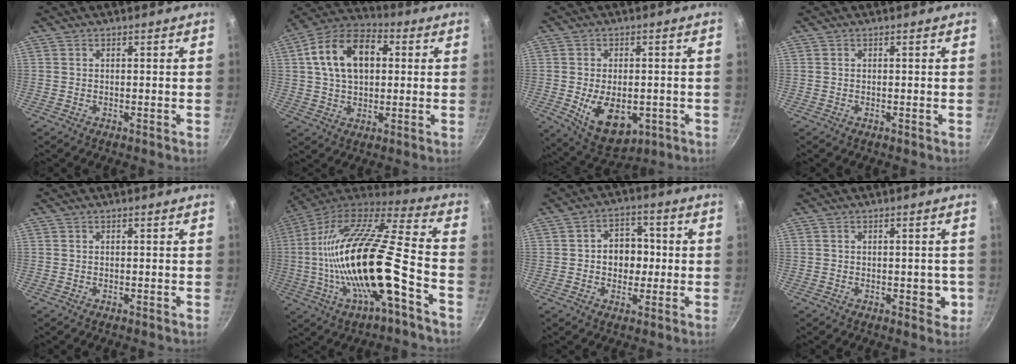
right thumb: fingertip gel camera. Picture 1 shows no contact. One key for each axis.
{"total": 15.3, "fx": 3.3, "fy": 9.9, "fz": 11.2, "tx": -0.170, "ty": 0.022, "tz": 0.040}
{"total": 11.7, "fx": -2.6, "fy": 7.2, "fz": 8.8, "tx": -0.113, "ty": -0.005, "tz": -0.020}
{"total": 0.0}
{"total": 0.0}
{"total": 25.7, "fx": -6.6, "fy": 7.2, "fz": 23.8, "tx": -0.421, "ty": 0.023, "tz": -0.124}
{"total": 8.0, "fx": 0.0, "fy": 6.2, "fz": 4.9, "tx": -0.030, "ty": 0.012, "tz": -0.006}
{"total": 3.7, "fx": -0.6, "fy": 2.3, "fz": 2.8, "tx": -0.012, "ty": 0.006, "tz": -0.008}